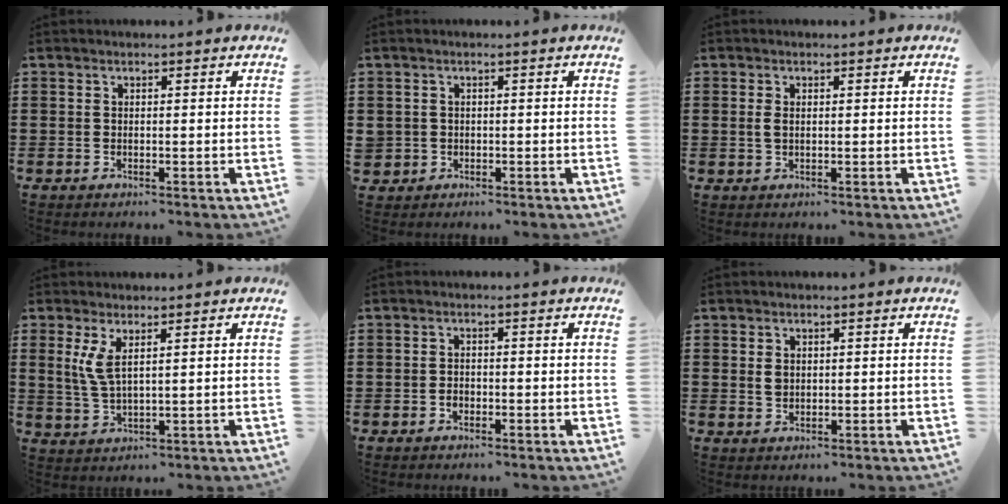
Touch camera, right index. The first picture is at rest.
{"total": 1.2, "force": [-0.4, 1.1, -0.2], "torque": [-0.001, 0.003, -0.013]}
{"total": 1.6, "force": [0.2, 0.9, 1.4], "torque": [-0.037, 0.002, 0.000]}
{"total": 4.0, "force": [1.8, 1.2, 3.3], "torque": [-0.086, -0.005, 0.027]}
{"total": 1.1, "force": [-0.5, 0.8, 0.6], "torque": [-0.014, -0.001, -0.011]}
{"total": 1.7, "force": [0.5, 1.2, 1.1], "torque": [-0.025, 0.005, 0.008]}